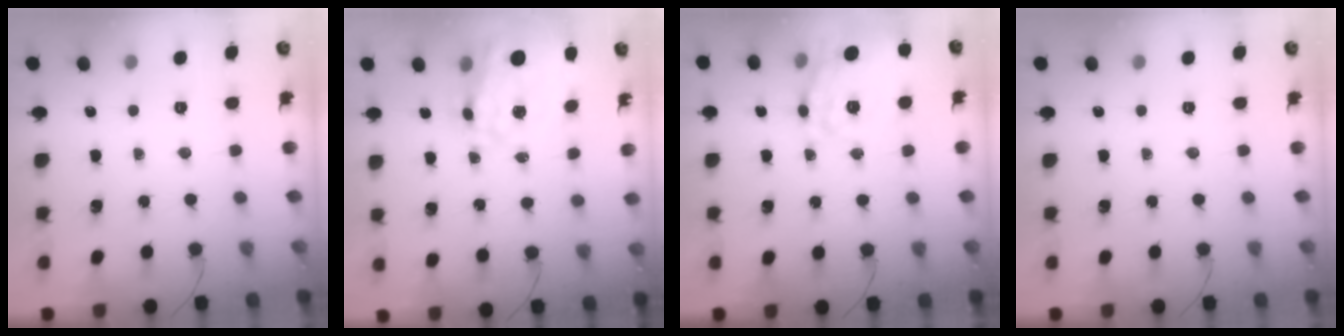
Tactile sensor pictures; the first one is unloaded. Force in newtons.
{"total": 18.7, "press": 18.3, "slide": 4.2}
{"total": 19.3, "press": 19.3, "slide": 0.5}
{"total": 0.0}